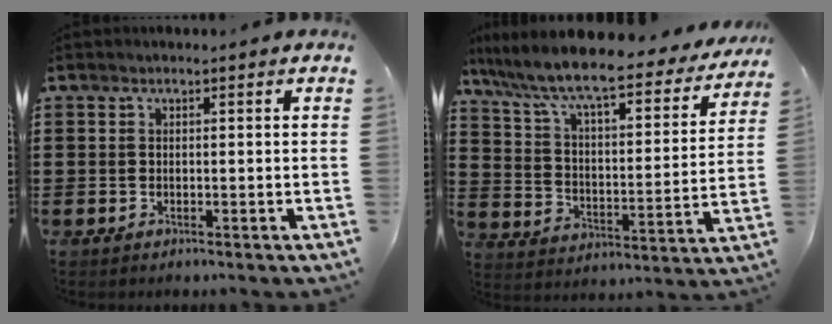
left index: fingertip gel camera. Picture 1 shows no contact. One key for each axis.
{"total": 8.7, "fx": 7.5, "fy": 0.9, "fz": 4.5, "tx": -0.120, "ty": -0.056, "tz": 0.121}